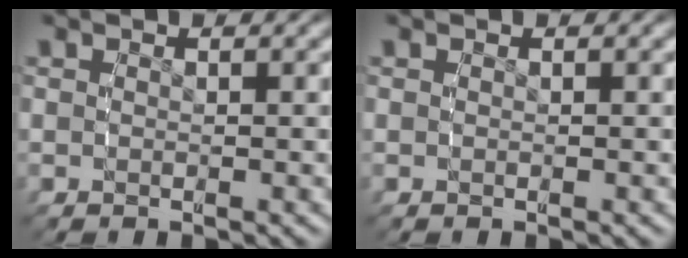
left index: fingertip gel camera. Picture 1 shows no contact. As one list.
[{"total": 0.0}]